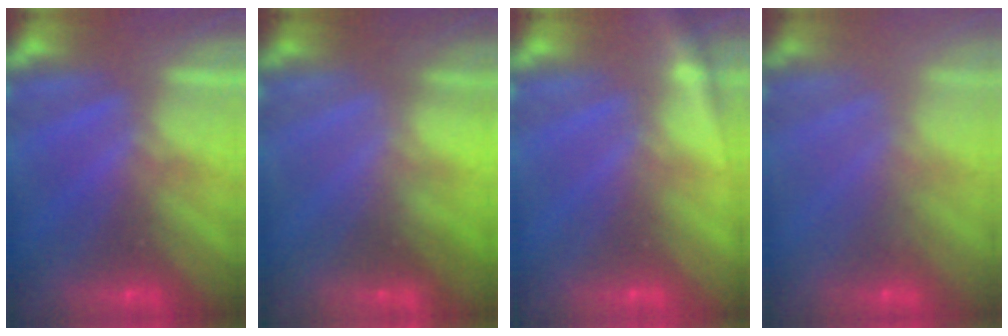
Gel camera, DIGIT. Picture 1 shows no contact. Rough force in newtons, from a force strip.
{"total": 1.9}
{"total": 1.4}
{"total": 2.5}